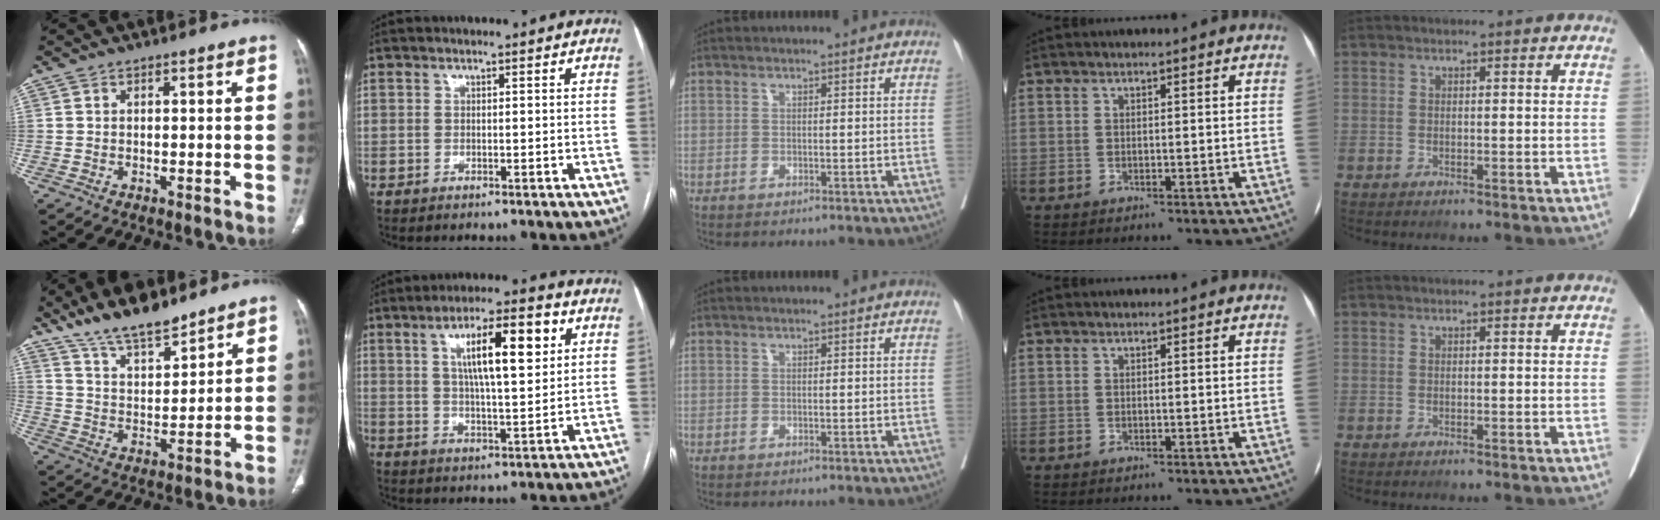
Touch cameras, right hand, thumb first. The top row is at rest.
{"thumb": {"total": 12.8, "force": [10.6, 3.9, 6.1], "torque": [-0.082, -0.062, 0.194]}, "index": {"total": 12.1, "force": [4.3, 2.4, 11.1], "torque": [-0.185, 0.012, 0.071]}}